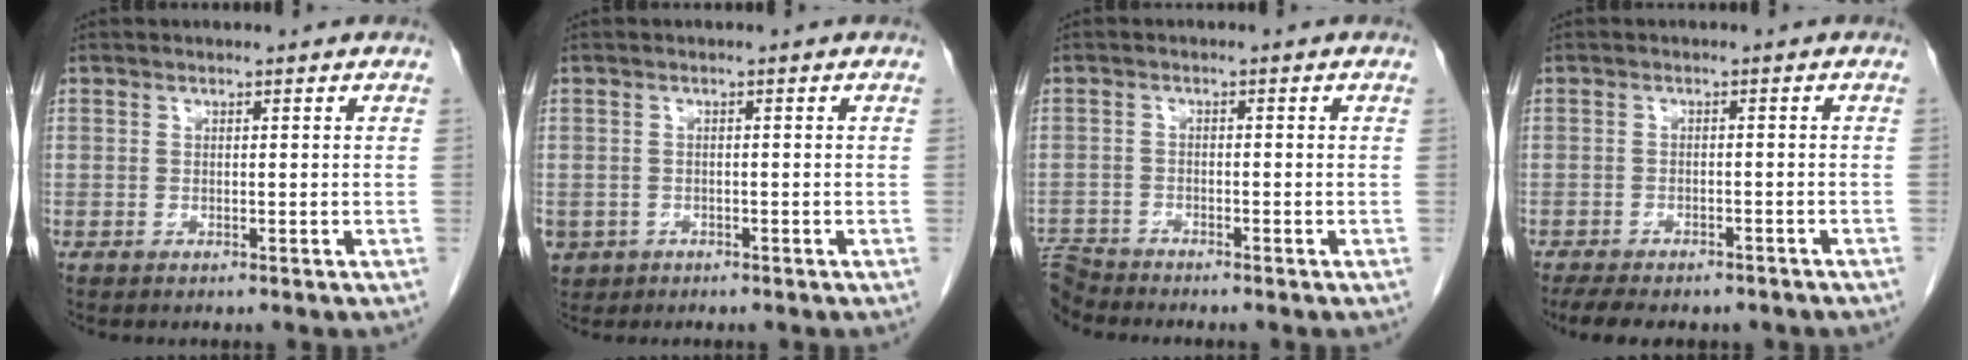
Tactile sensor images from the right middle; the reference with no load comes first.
{"total": 3.7, "force": [-1.9, 3.1, 0.8], "torque": [-0.016, 0.001, -0.027]}
{"total": 4.3, "force": [-4.3, 0.0, -0.3], "torque": [0.007, -0.011, -0.084]}
{"total": 10.7, "force": [-8.8, 3.7, 4.9], "torque": [-0.082, 0.000, -0.108]}